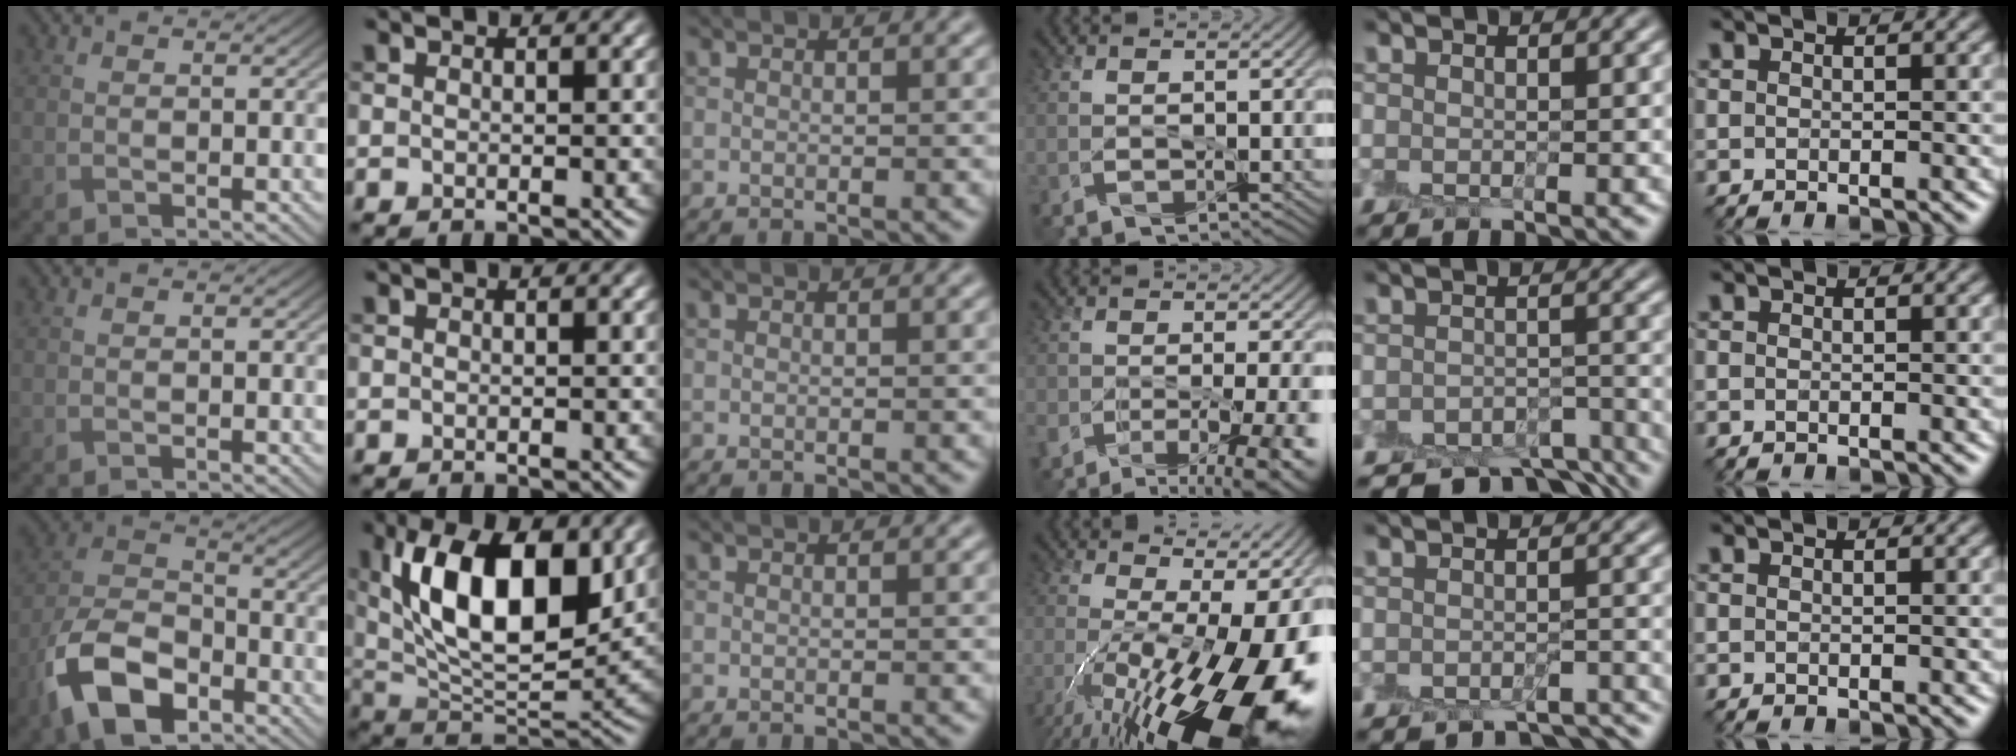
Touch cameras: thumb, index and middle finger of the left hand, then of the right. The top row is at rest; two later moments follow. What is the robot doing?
{"motion": "peel", "object": "envelope seal"}